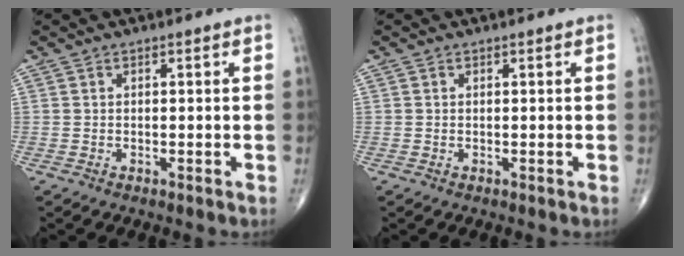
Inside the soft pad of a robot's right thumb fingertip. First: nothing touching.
{"total": 0.0}